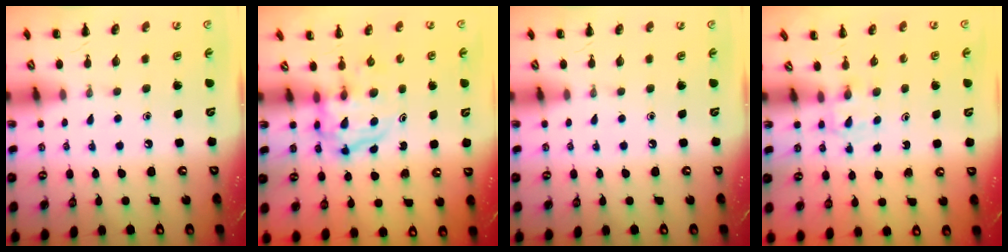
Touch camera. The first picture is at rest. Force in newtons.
{"total": 3.8, "press": 3.8, "slide": 0.3}
{"total": 0.0}
{"total": 2.3, "press": 2.1, "slide": 0.9}